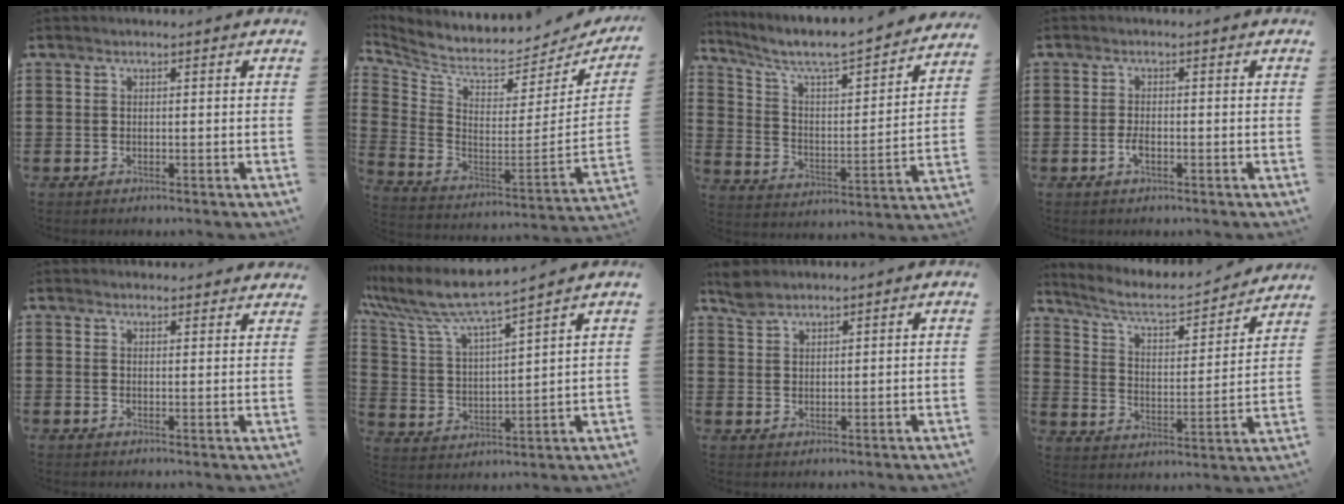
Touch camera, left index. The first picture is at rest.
{"total": 5.2, "force": [4.6, 1.2, 2.1], "torque": [-0.071, -0.053, 0.075]}
{"total": 5.9, "force": [5.0, 0.7, 2.9], "torque": [-0.083, -0.047, 0.077]}
{"total": 2.1, "force": [-0.8, 0.7, 1.8], "torque": [-0.049, -0.005, -0.020]}
{"total": 2.1, "force": [2.1, 0.3, 0.0], "torque": [-0.005, 0.000, 0.040]}
{"total": 8.0, "force": [6.9, 0.0, 4.0], "torque": [-0.108, -0.042, 0.114]}
{"total": 2.9, "force": [2.5, 1.1, 0.8], "torque": [-0.022, 0.003, 0.050]}
{"total": 5.2, "force": [4.5, 1.3, 2.3], "torque": [-0.068, -0.034, 0.068]}